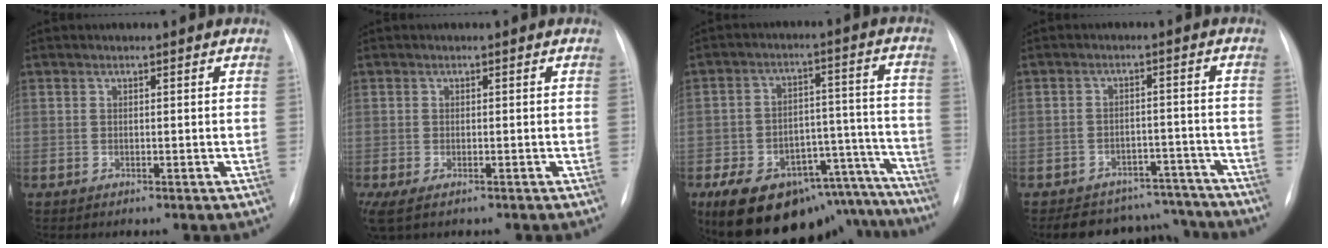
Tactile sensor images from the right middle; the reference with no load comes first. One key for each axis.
{"total": 4.5, "fx": -3.0, "fy": 1.7, "fz": 2.9, "tx": -0.055, "ty": -0.012, "tz": -0.043}
{"total": 23.2, "fx": -18.5, "fy": 10.2, "fz": 9.7, "tx": -0.113, "ty": 0.045, "tz": -0.249}
{"total": 11.1, "fx": -10.2, "fy": 4.3, "fz": 0.5, "tx": 0.012, "ty": 0.036, "tz": -0.126}